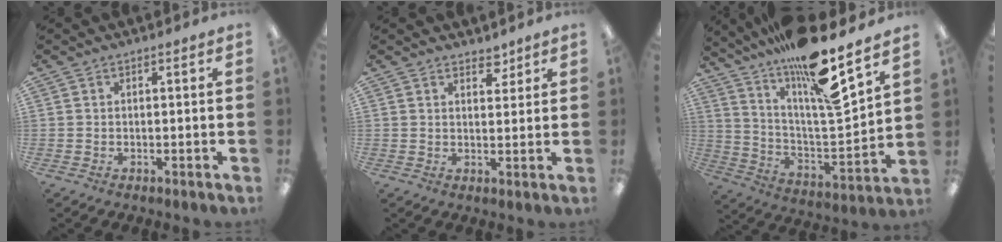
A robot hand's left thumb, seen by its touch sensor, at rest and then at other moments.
{"total": 3.3, "force": [2.8, 1.5, 0.9], "torque": [0.002, -0.016, 0.047]}
{"total": 18.3, "force": [14.0, 1.7, 11.6], "torque": [-0.209, -0.100, 0.227]}